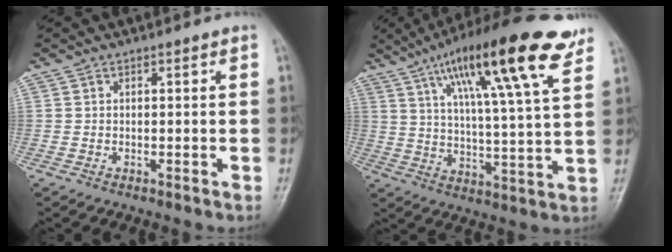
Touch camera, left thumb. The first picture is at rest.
{"total": 21.6, "force": [12.3, 3.6, 17.4], "torque": [-0.265, -0.031, 0.195]}